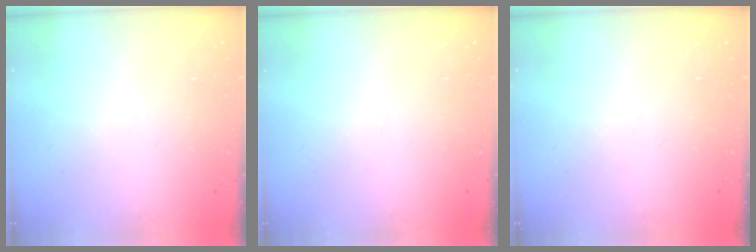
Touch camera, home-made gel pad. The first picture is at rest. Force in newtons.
{"total": 0.0}
{"total": 0.0}